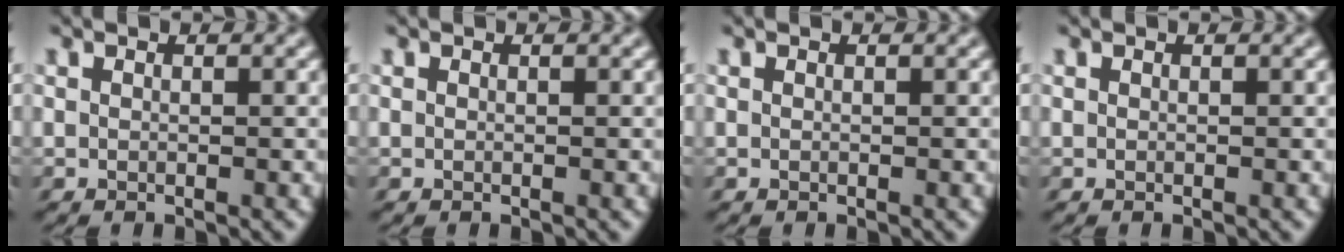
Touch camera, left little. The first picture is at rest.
{"total": 0.0}
{"total": 0.0}
{"total": 0.0}